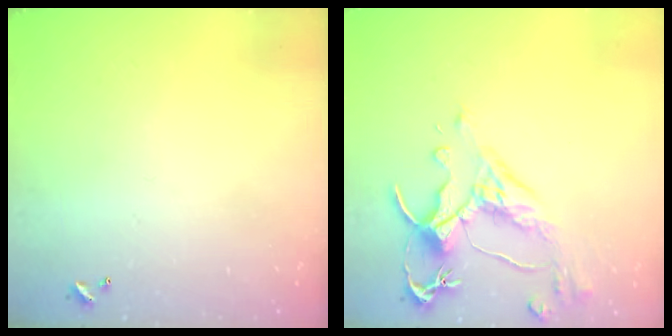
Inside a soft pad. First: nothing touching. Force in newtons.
{"total": 3.5, "press": 3.2, "slide": 1.5}